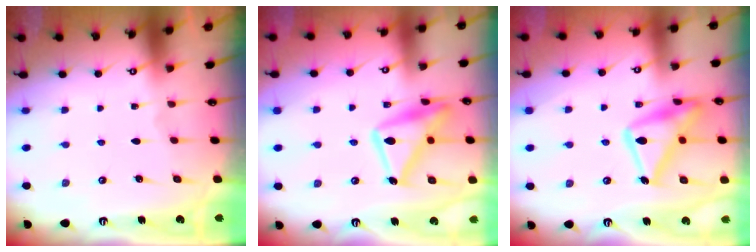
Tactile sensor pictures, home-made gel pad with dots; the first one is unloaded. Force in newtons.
{"total": 16.1, "press": 16.0, "slide": 0.7}
{"total": 18.6, "press": 18.6, "slide": 1.3}